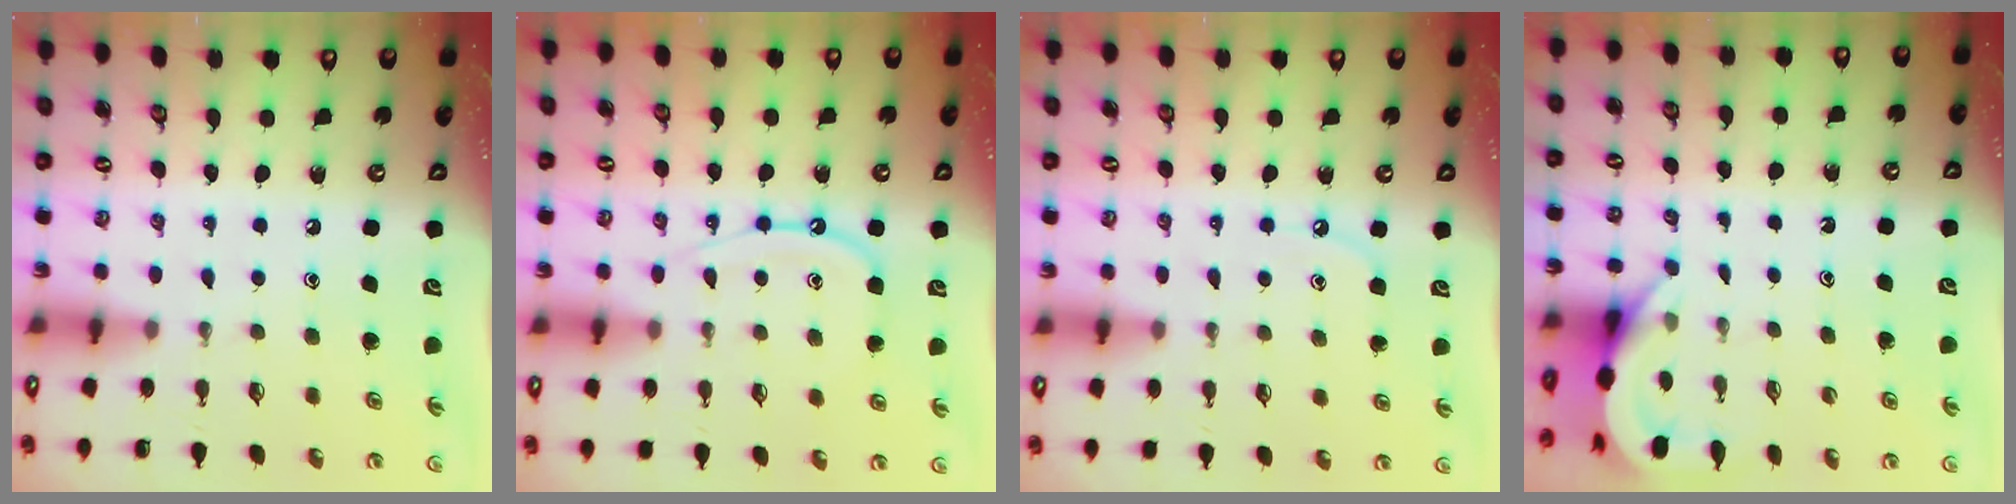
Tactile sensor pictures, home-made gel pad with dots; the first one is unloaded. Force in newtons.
{"total": 10.7, "press": 10.7, "slide": 0.6}
{"total": 4.7, "press": 4.7, "slide": 0.6}
{"total": 4.8, "press": 4.8, "slide": 0.2}